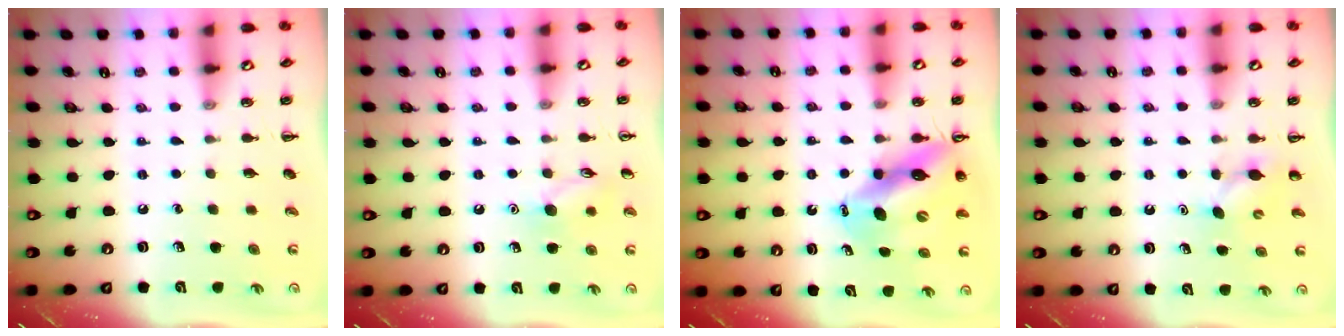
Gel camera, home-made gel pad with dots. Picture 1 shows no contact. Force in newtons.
{"total": 7.9, "press": 7.9, "slide": 1.1}
{"total": 12.8, "press": 12.3, "slide": 3.8}
{"total": 4.7, "press": 4.5, "slide": 1.2}